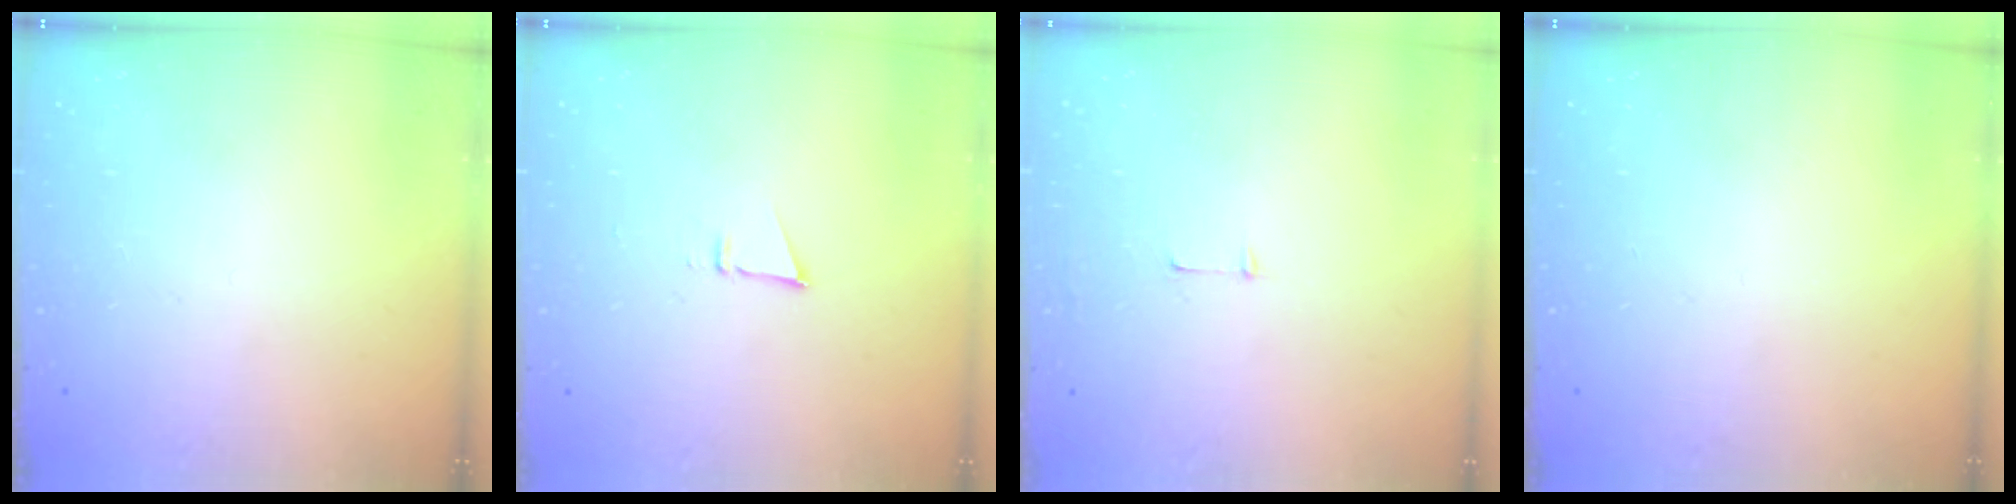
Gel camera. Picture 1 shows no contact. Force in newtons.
{"total": 3.0, "press": 2.9, "slide": 0.8}
{"total": 3.7, "press": 3.7, "slide": 0.3}
{"total": 0.0}